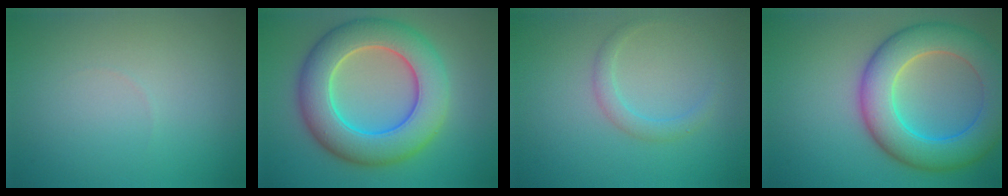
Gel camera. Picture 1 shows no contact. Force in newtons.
{"total": 10.0, "press": 10.0, "slide": 0.4}
{"total": 1.7, "press": 1.7, "slide": 0.1}
{"total": 9.3, "press": 9.3, "slide": 0.3}